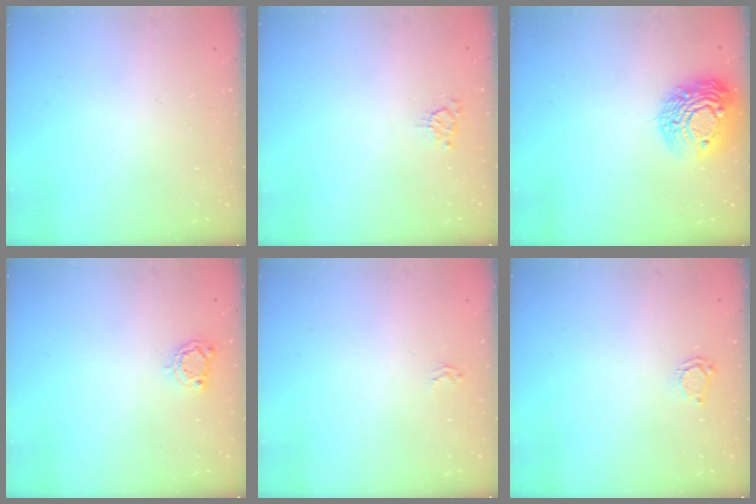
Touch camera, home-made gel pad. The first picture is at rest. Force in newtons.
{"total": 2.5, "press": 2.5, "slide": 0.3}
{"total": 14.6, "press": 14.6, "slide": 1.1}
{"total": 4.0, "press": 4.0, "slide": 0.2}
{"total": 1.9, "press": 1.9, "slide": 0.2}
{"total": 4.2, "press": 4.2, "slide": 0.2}